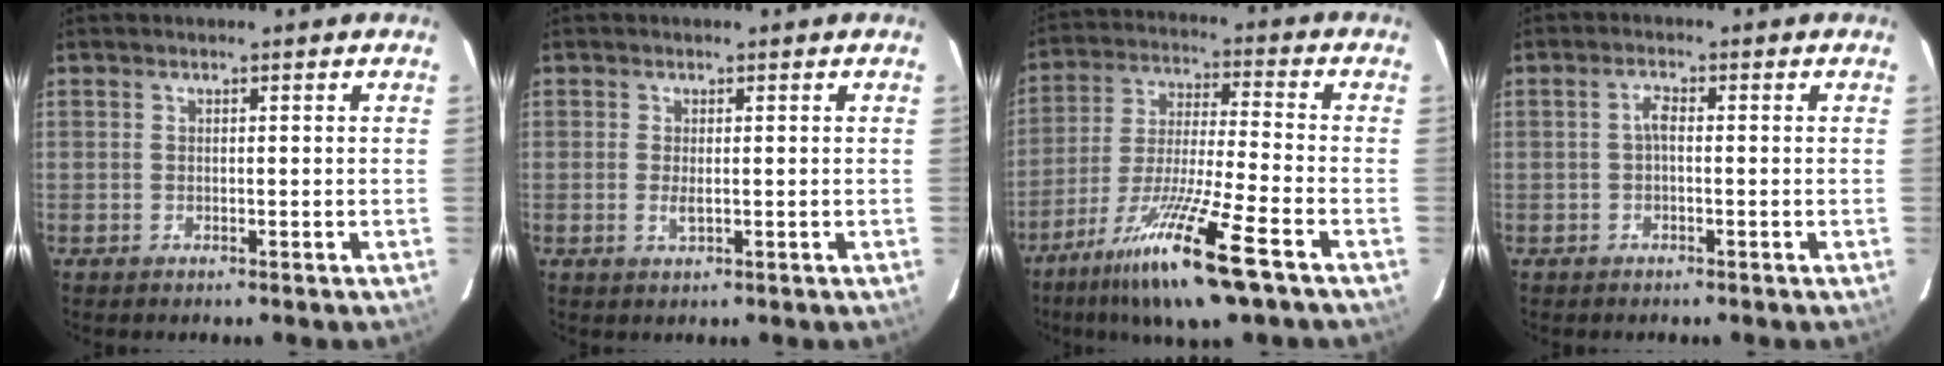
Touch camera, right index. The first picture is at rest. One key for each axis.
{"total": 1.6, "fx": -0.1, "fy": 0.6, "fz": 1.5, "tx": -0.028, "ty": -0.001, "tz": -0.001}
{"total": 16.7, "fx": -10.6, "fy": 0.9, "fz": 13.0, "tx": -0.264, "ty": -0.036, "tz": -0.189}
{"total": 1.7, "fx": -0.3, "fy": 0.6, "fz": 1.5, "tx": -0.031, "ty": 0.008, "tz": -0.007}